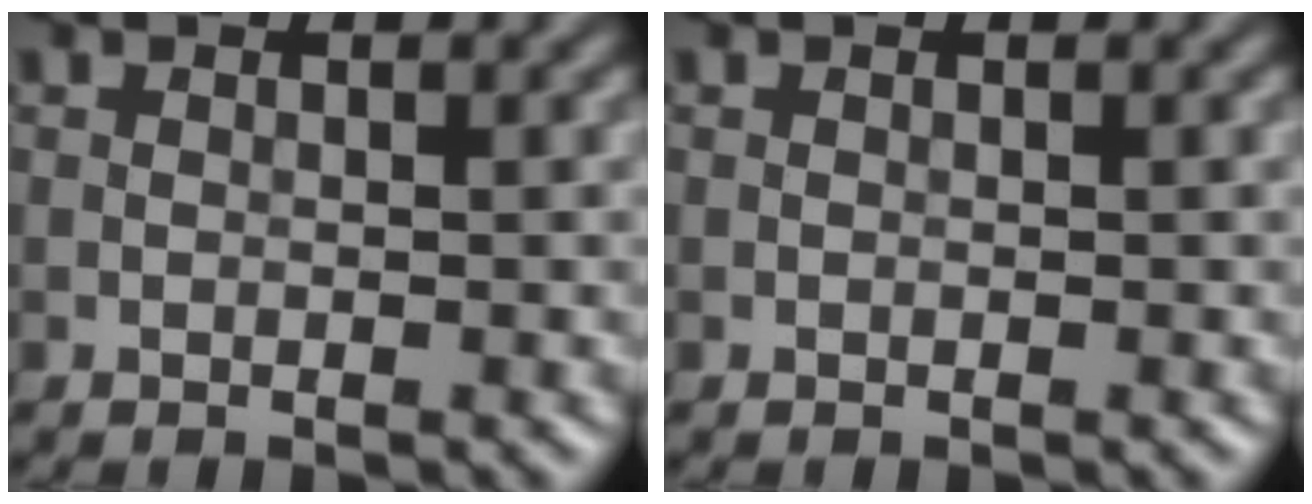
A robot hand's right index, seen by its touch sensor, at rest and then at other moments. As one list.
[{"total": 0.0}]